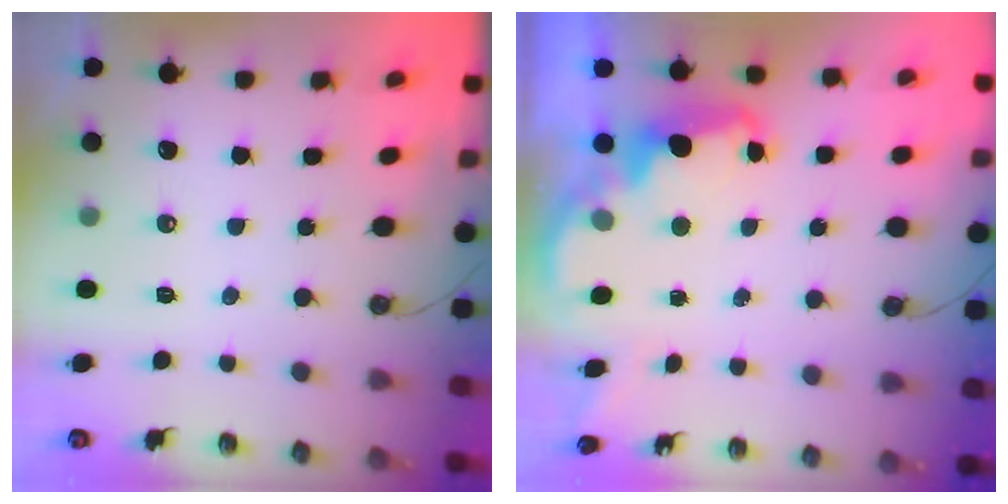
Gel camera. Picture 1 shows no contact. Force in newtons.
{"total": 2.6, "press": 2.5, "slide": 0.5}